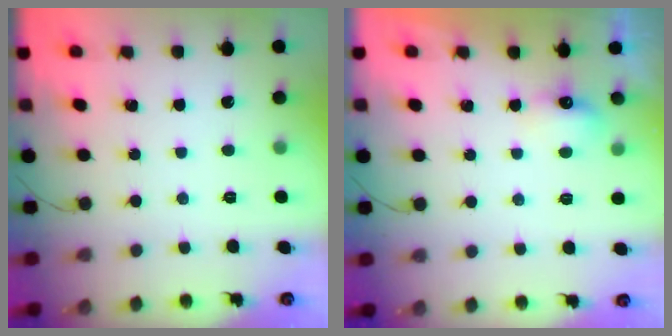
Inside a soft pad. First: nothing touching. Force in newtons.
{"total": 4.3, "press": 4.2, "slide": 1.2}